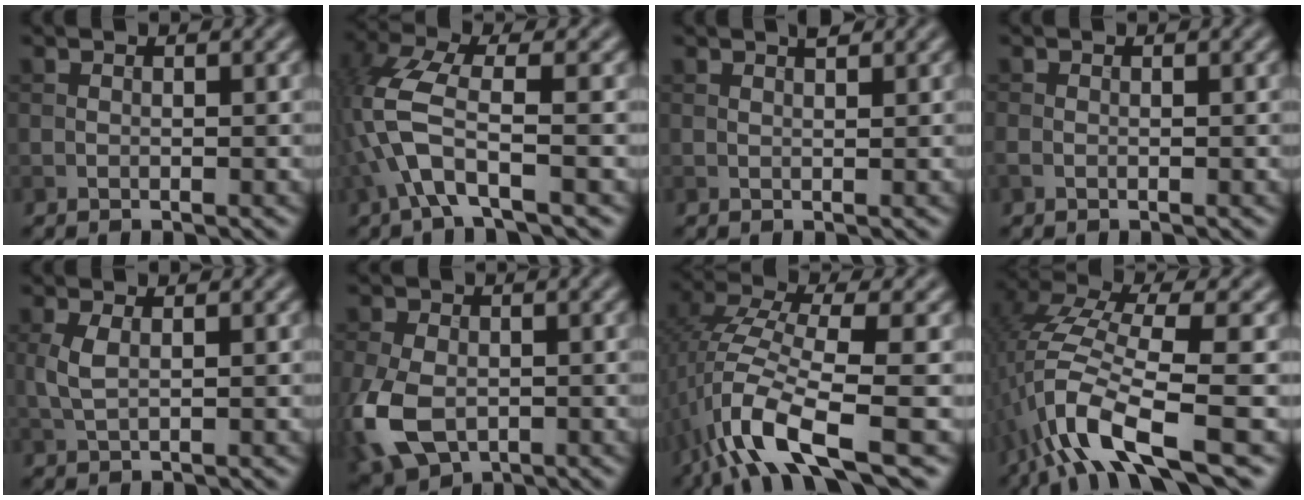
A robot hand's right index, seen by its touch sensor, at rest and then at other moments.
{"total": 5.5, "force": [-2.0, 1.5, 5.0], "torque": [-0.119, 0.008, -0.047]}
{"total": 0.8, "force": [0.7, 0.1, 0.5], "torque": [-0.010, -0.001, 0.012]}
{"total": 0.6, "force": [-0.3, 0.4, 0.4], "torque": [-0.012, -0.003, -0.007]}
{"total": 2.1, "force": [0.3, 0.9, 1.8], "torque": [-0.050, 0.001, 0.008]}
{"total": 8.3, "force": [-2.4, 5.5, 5.7], "torque": [-0.151, -0.025, -0.045]}
{"total": 9.1, "force": [-4.2, 2.2, 7.7], "torque": [-0.153, 0.013, -0.087]}
{"total": 9.5, "force": [-3.5, 2.6, 8.5], "torque": [-0.166, 0.014, -0.076]}